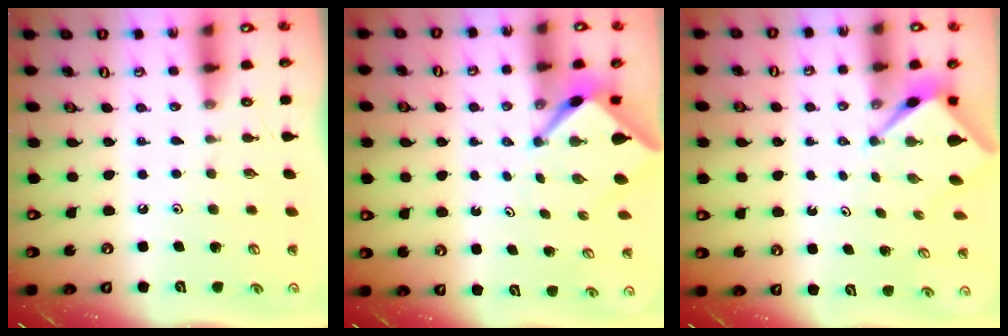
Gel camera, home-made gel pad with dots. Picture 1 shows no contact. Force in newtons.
{"total": 3.5, "press": 3.5, "slide": 0.2}
{"total": 2.6, "press": 2.6, "slide": 0.1}